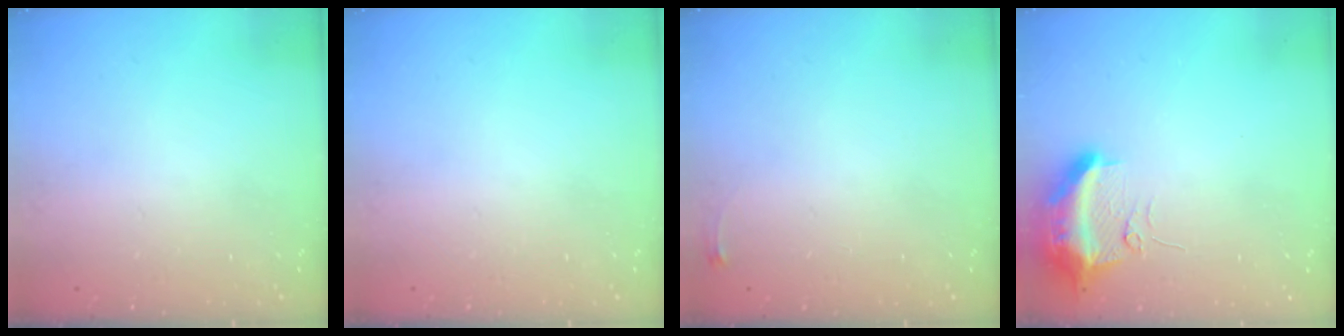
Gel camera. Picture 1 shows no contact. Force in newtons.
{"total": 0.0}
{"total": 2.6, "press": 2.6, "slide": 0.6}
{"total": 12.3, "press": 10.8, "slide": 5.9}